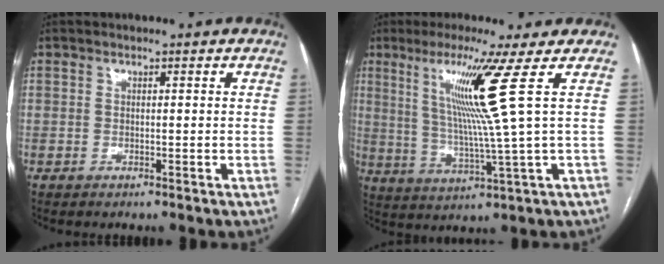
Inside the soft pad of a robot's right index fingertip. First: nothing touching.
{"total": 10.9, "force": [4.1, -3.5, 9.4], "torque": [-0.161, -0.012, 0.083]}